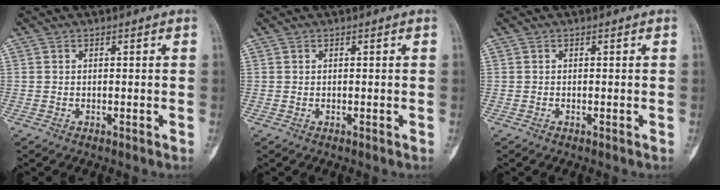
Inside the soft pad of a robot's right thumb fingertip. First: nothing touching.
{"total": 0.0}
{"total": 0.0}